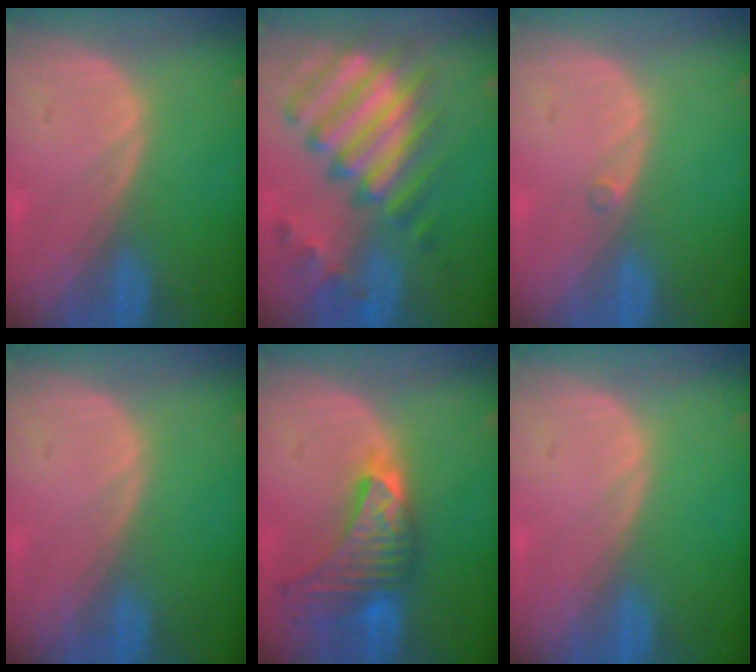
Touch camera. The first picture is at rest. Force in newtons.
{"total": 12.3, "press": 10.6, "slide": 6.3}
{"total": 0.5, "press": 0.5, "slide": 0.2}
{"total": 0.0}
{"total": 9.0, "press": 8.5, "slide": 2.7}
{"total": 0.0}